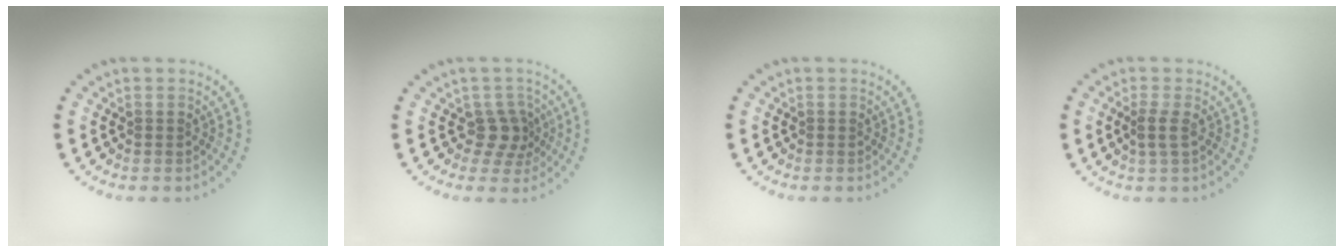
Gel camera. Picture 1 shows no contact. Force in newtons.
{"total": 2.5, "press": 1.9, "slide": 1.6}
{"total": 0.0}
{"total": 1.6, "press": 1.2, "slide": 1.0}